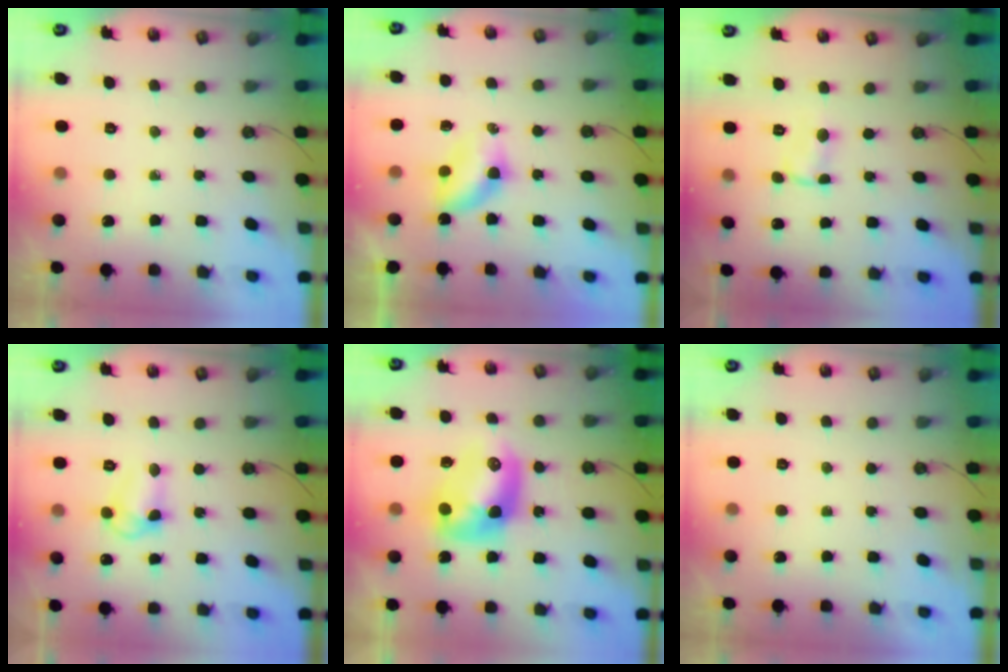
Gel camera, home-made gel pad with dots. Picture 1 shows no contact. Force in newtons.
{"total": 4.6, "press": 4.6, "slide": 0.5}
{"total": 1.0, "press": 1.0, "slide": 0.2}
{"total": 8.0, "press": 8.0, "slide": 0.7}
{"total": 13.0, "press": 12.9, "slide": 1.0}
{"total": 0.0}